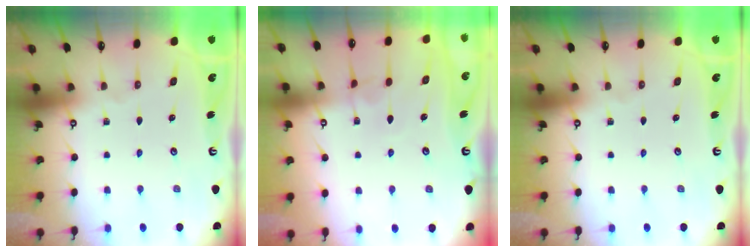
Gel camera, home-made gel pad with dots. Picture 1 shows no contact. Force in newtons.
{"total": 1.1, "press": 1.0, "slide": 0.4}
{"total": 0.0}